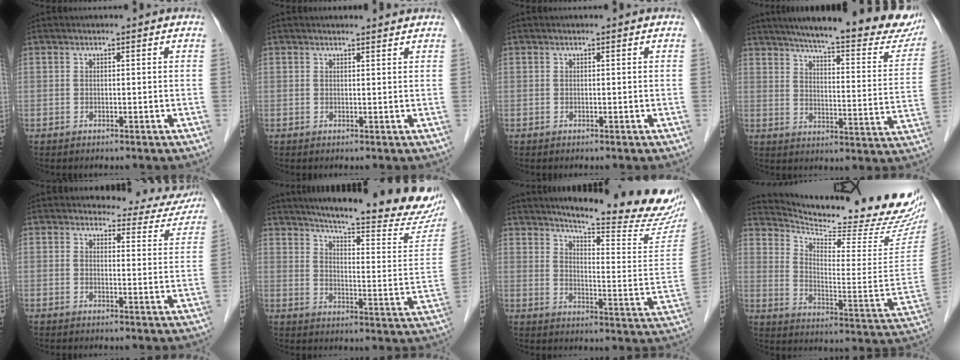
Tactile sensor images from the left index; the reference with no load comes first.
{"total": 2.4, "force": [2.4, 0.0, 0.3], "torque": [-0.010, 0.002, 0.028]}
{"total": 0.0}
{"total": 26.2, "force": [22.3, 3.5, 13.2], "torque": [-0.189, -0.050, 0.274]}
{"total": 8.5, "force": [8.0, 2.5, 0.7], "torque": [0.009, -0.022, 0.074]}
{"total": 25.3, "force": [22.0, 2.2, 12.3], "torque": [-0.177, -0.072, 0.272]}
{"total": 22.7, "force": [20.6, 1.4, 9.5], "torque": [-0.132, -0.098, 0.252]}
{"total": 23.9, "force": [22.0, 1.5, 9.1], "torque": [-0.150, -0.099, 0.294]}